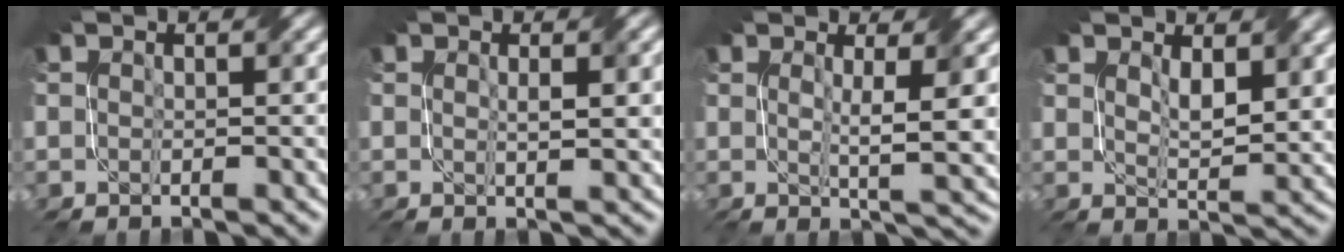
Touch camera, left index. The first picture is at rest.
{"total": 2.3, "force": [0.4, 0.3, 2.2], "torque": [-0.033, 0.002, 0.008]}
{"total": 4.5, "force": [0.9, 0.7, 4.3], "torque": [-0.071, -0.009, 0.017]}
{"total": 3.1, "force": [1.6, 1.1, 2.4], "torque": [-0.051, -0.006, 0.034]}